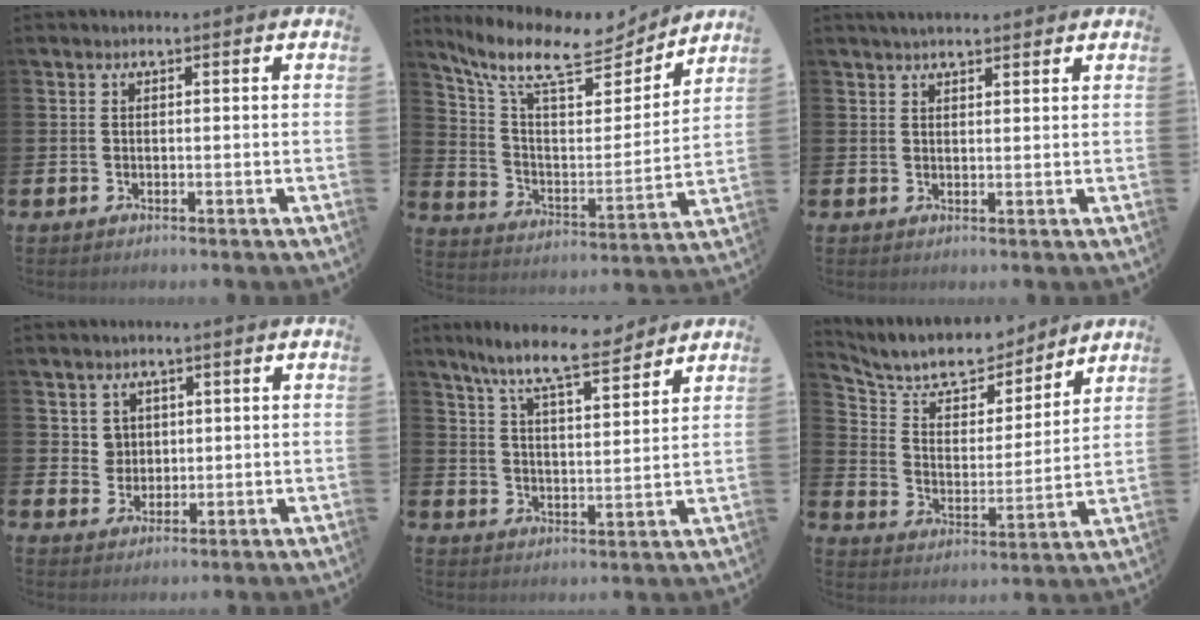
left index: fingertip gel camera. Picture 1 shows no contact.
{"total": 11.4, "force": [9.6, 3.7, 4.8], "torque": [-0.129, -0.058, 0.163]}
{"total": 2.6, "force": [2.4, 0.6, 0.8], "torque": [-0.020, -0.001, 0.044]}
{"total": 2.8, "force": [1.6, 2.3, 0.4], "torque": [-0.010, 0.003, 0.028]}
{"total": 9.0, "force": [8.0, 1.1, 3.9], "torque": [-0.098, -0.043, 0.143]}
{"total": 9.3, "force": [8.5, 3.1, 2.0], "torque": [-0.079, -0.063, 0.148]}